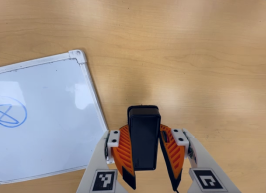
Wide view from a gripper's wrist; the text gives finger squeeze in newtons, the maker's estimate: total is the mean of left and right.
{"total": 8.9, "left": 7.6, "right": 10.3}